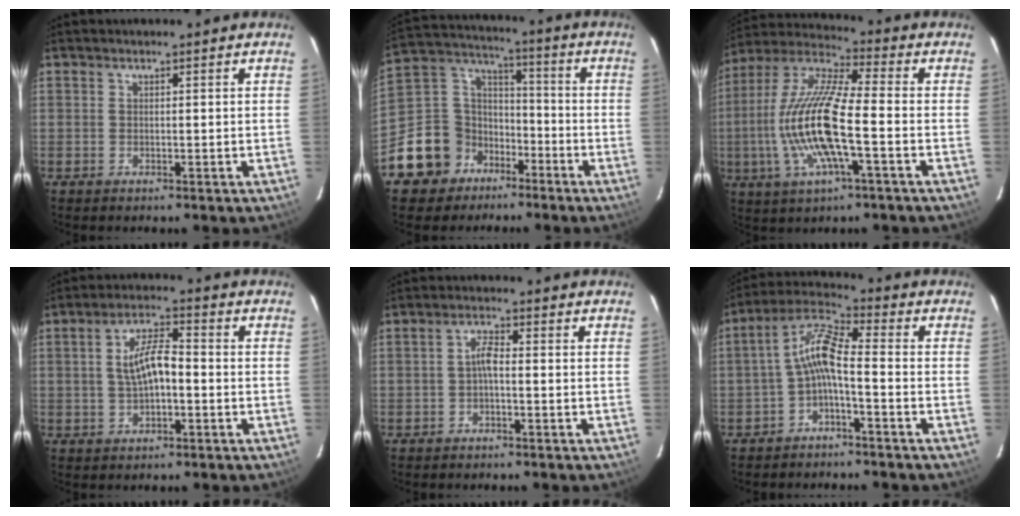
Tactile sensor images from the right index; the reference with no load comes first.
{"total": 13.4, "force": [-8.2, 10.4, 2.2], "torque": [-0.074, 0.061, -0.134]}
{"total": 17.1, "force": [-3.4, 3.3, 16.4], "torque": [-0.328, -0.005, -0.070]}
{"total": 6.9, "force": [-0.6, 2.7, 6.3], "torque": [-0.122, 0.015, -0.005]}
{"total": 2.4, "force": [-0.8, 0.6, 2.2], "torque": [-0.047, 0.010, -0.017]}
{"total": 7.4, "force": [-2.4, 1.6, 6.8], "torque": [-0.161, 0.022, -0.049]}